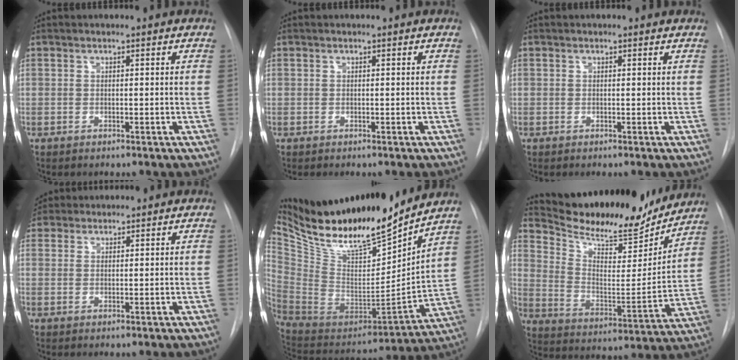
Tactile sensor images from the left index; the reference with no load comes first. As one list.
[{"total": 0.0}, {"total": 0.0}, {"total": 5.0, "force": [4.6, 2.0, 0.2], "torque": [-0.006, 0.027, 0.086]}, {"total": 25.7, "force": [22.3, 4.2, 12.0], "torque": [-0.220, -0.039, 0.373]}, {"total": 21.0, "force": [19.5, 3.9, 6.8], "torque": [-0.120, -0.029, 0.301]}]